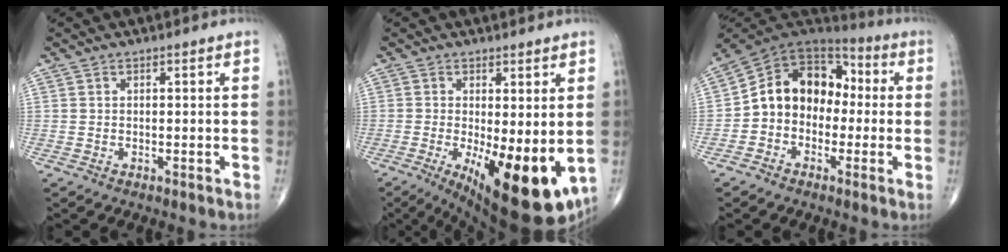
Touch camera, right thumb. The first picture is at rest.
{"total": 16.7, "force": [-3.3, 6.1, 15.1], "torque": [-0.195, -0.030, -0.025]}
{"total": 14.0, "force": [-1.0, 10.8, 8.8], "torque": [-0.109, 0.051, -0.033]}